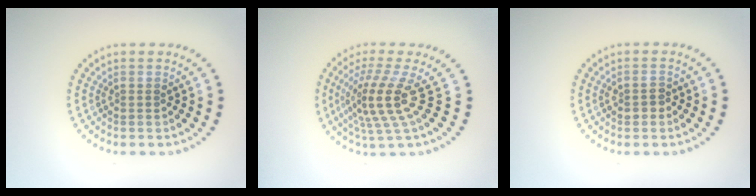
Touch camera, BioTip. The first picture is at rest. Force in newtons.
{"total": 4.4, "press": 3.1, "slide": 3.2}
{"total": 1.4, "press": 1.4, "slide": 0.2}